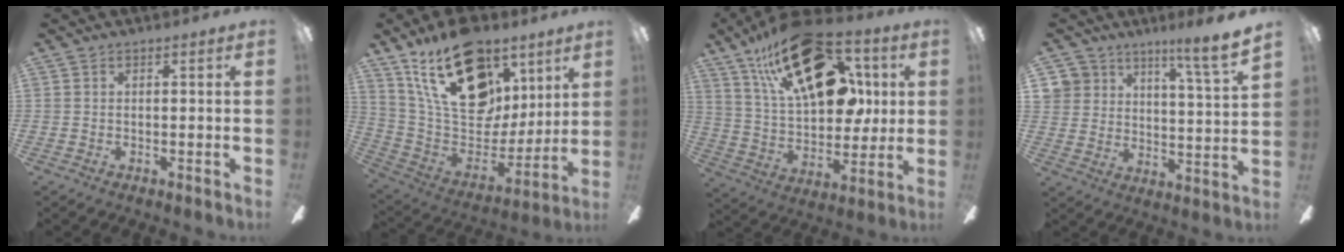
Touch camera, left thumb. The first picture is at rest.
{"total": 26.9, "force": [14.9, 15.7, 15.9], "torque": [-0.273, -0.082, 0.272]}
{"total": 28.5, "force": [13.5, 15.6, 19.6], "torque": [-0.312, -0.060, 0.236]}
{"total": 9.8, "force": [8.5, 2.8, 4.0], "torque": [-0.066, -0.055, 0.155]}